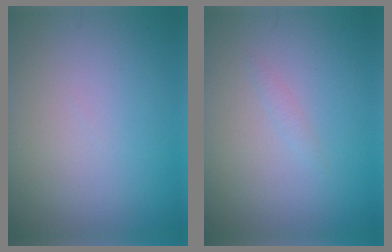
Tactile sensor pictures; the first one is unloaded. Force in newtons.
{"total": 0.6, "press": 0.6, "slide": 0.1}